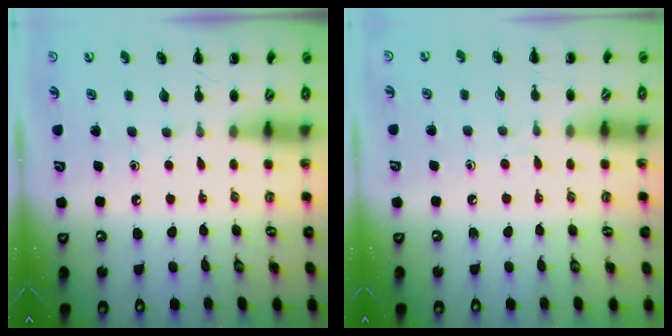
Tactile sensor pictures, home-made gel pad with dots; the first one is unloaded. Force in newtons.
{"total": 2.5, "press": 2.1, "slide": 1.3}